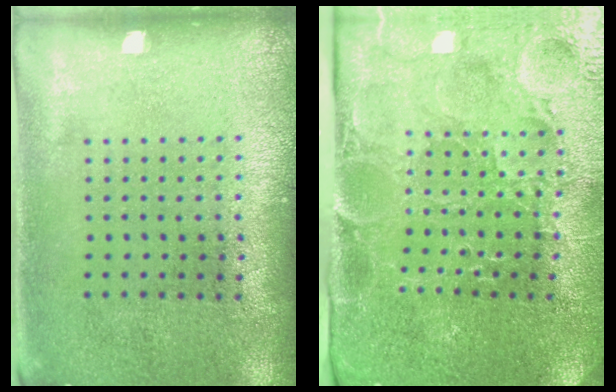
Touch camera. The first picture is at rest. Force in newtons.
{"total": 3.8, "press": 3.8, "slide": 0.5}